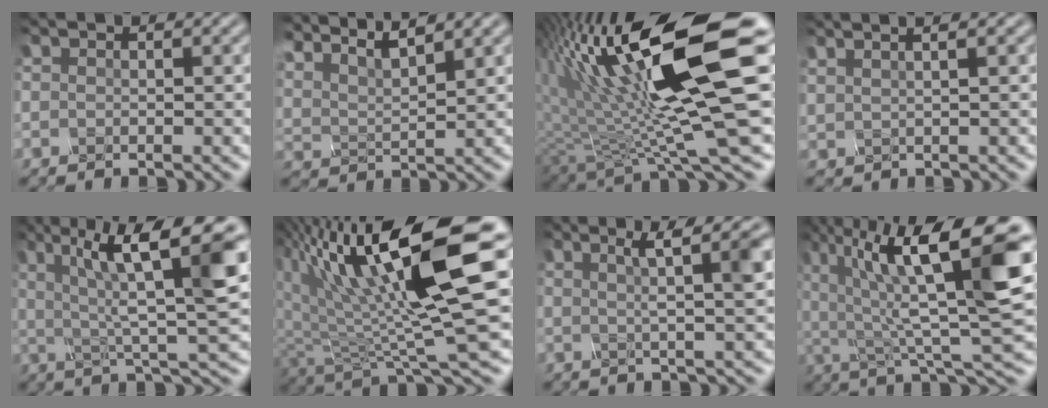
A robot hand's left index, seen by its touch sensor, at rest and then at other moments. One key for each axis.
{"total": 8.4, "fx": 6.8, "fy": 2.3, "fz": 4.3, "tx": -0.079, "ty": 0.019, "tz": 0.086}
{"total": 16.2, "fx": 3.4, "fy": 3.3, "fz": 15.5, "tx": -0.266, "ty": 0.000, "tz": 0.065}
{"total": 4.9, "fx": 3.2, "fy": 2.1, "fz": 3.1, "tx": -0.018, "ty": 0.040, "tz": 0.017}
{"total": 11.4, "fx": 3.0, "fy": 2.6, "fz": 10.7, "tx": -0.166, "ty": 0.011, "tz": 0.049}
{"total": 13.4, "fx": 4.5, "fy": 3.2, "fz": 12.3, "tx": -0.214, "ty": 0.001, "tz": 0.083}
{"total": 5.3, "fx": 2.2, "fy": 1.1, "fz": 4.8, "tx": -0.044, "ty": 0.013, "tz": 0.030}
{"total": 13.6, "fx": 5.4, "fy": 3.6, "fz": 12.0, "tx": -0.192, "ty": 0.011, "tz": 0.092}